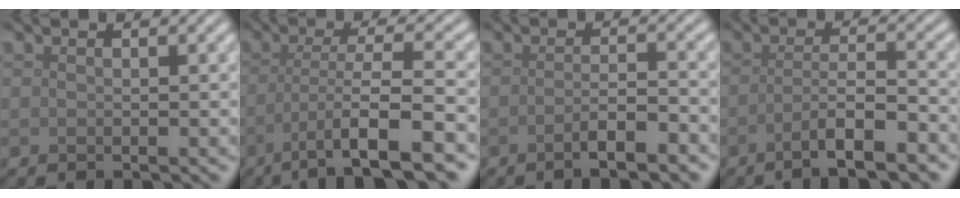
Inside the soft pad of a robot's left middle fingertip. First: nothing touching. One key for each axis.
{"total": 7.2, "fx": -3.4, "fy": 1.4, "fz": 6.2, "tx": -0.095, "ty": 0.004, "tz": -0.062}
{"total": 3.2, "fx": -1.7, "fy": 0.7, "fz": 2.6, "tx": -0.041, "ty": 0.004, "tz": -0.035}
{"total": 4.8, "fx": -2.6, "fy": 0.9, "fz": 3.9, "tx": -0.064, "ty": 0.001, "tz": -0.052}